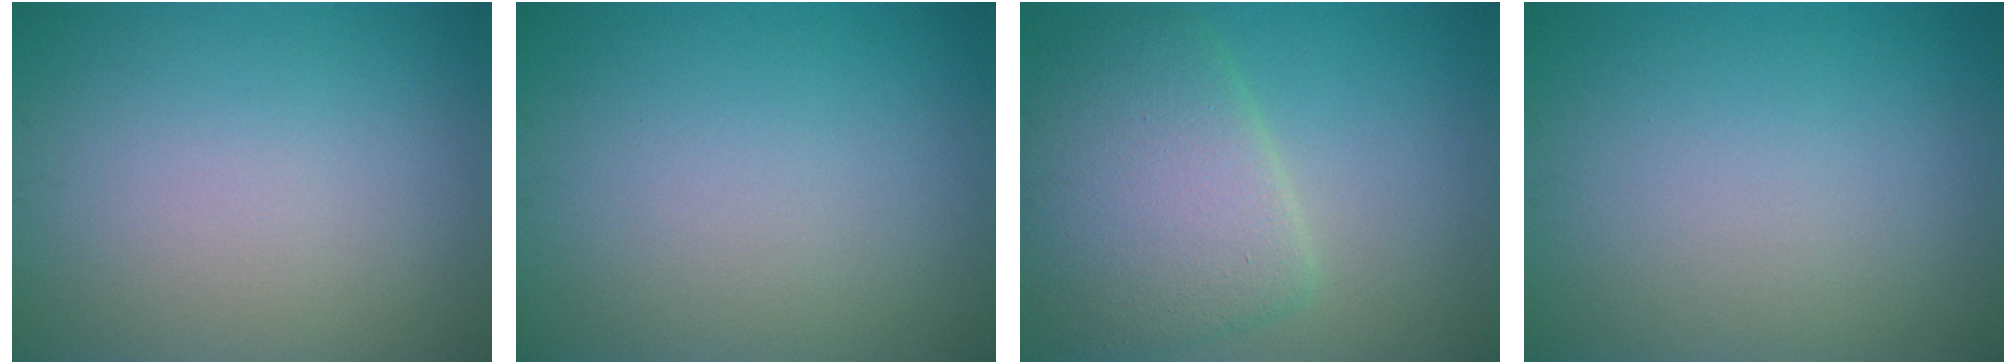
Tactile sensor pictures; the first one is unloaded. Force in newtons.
{"total": 0.0}
{"total": 6.8, "press": 6.8, "slide": 0.6}
{"total": 0.0}